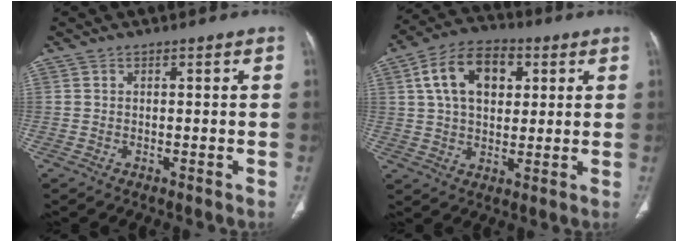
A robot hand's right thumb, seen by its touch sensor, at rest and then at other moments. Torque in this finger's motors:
{"motor_torque": [1.33, 2.32, 0.73, -0.58, 0.40]}